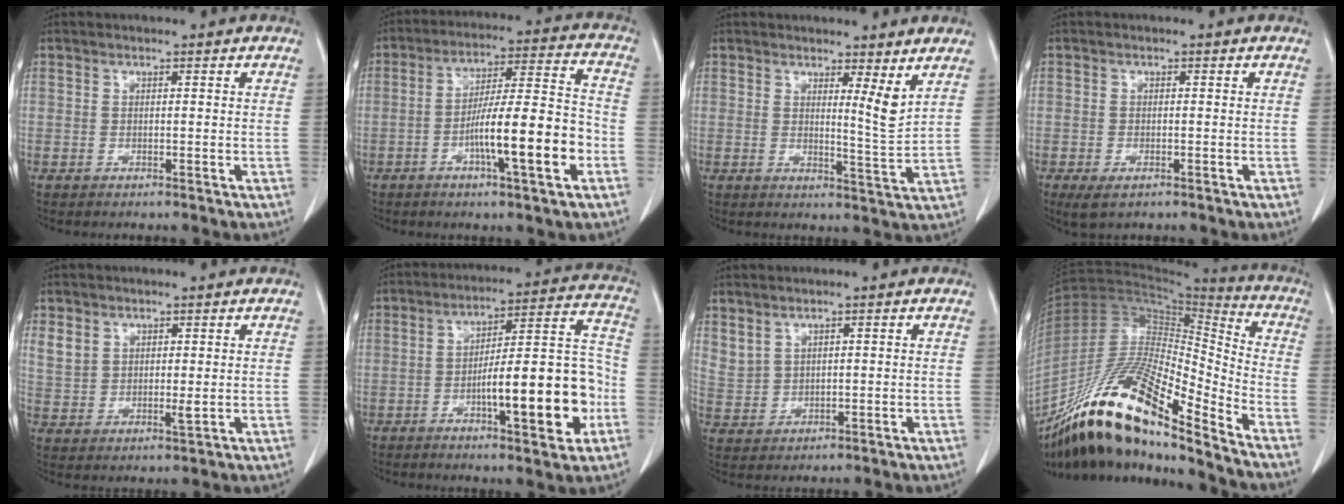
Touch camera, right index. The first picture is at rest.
{"total": 13.8, "force": [-4.5, 1.1, 13.0], "torque": [-0.209, 0.010, -0.074]}
{"total": 4.2, "force": [2.8, -0.1, 3.1], "torque": [-0.045, -0.021, 0.045]}
{"total": 2.9, "force": [-1.6, 1.5, 1.9], "torque": [-0.035, -0.006, -0.019]}
{"total": 5.2, "force": [2.6, 3.5, 2.8], "torque": [-0.053, 0.000, 0.062]}
{"total": 16.1, "force": [-4.7, 3.2, 15.1], "torque": [-0.215, 0.024, -0.067]}
{"total": 3.3, "force": [2.6, 1.8, 1.0], "torque": [-0.020, -0.001, 0.064]}
{"total": 23.7, "force": [-17.4, 3.3, 15.8], "torque": [-0.295, -0.014, -0.321]}